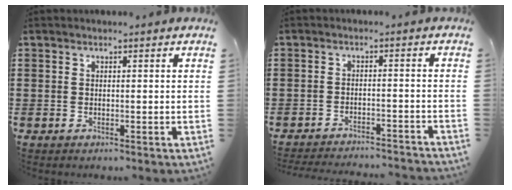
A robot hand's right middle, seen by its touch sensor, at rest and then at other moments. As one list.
[{"total": 3.0, "force": [-3.0, -0.1, 0.2], "torque": [-0.005, 0.001, -0.063]}]